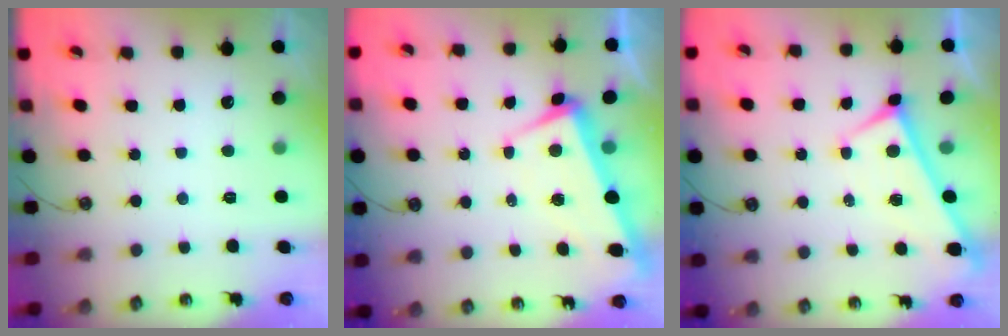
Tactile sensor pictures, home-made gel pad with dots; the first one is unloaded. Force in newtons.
{"total": 2.0, "press": 1.8, "slide": 1.0}
{"total": 0.0}